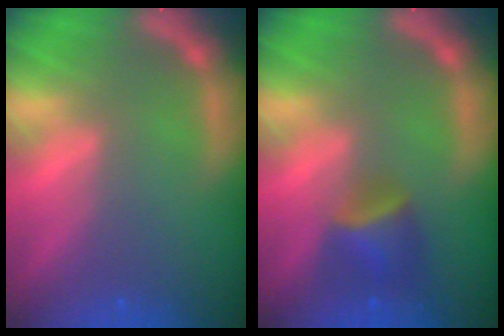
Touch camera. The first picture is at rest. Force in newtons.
{"total": 3.4}